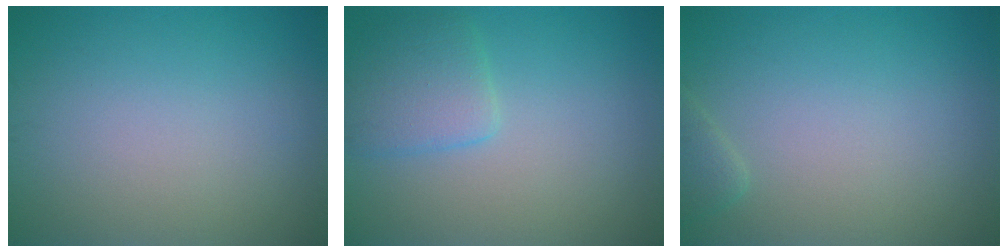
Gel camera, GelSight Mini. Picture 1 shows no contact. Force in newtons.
{"total": 3.0, "press": 3.0, "slide": 0.2}
{"total": 1.1, "press": 1.1, "slide": 0.1}